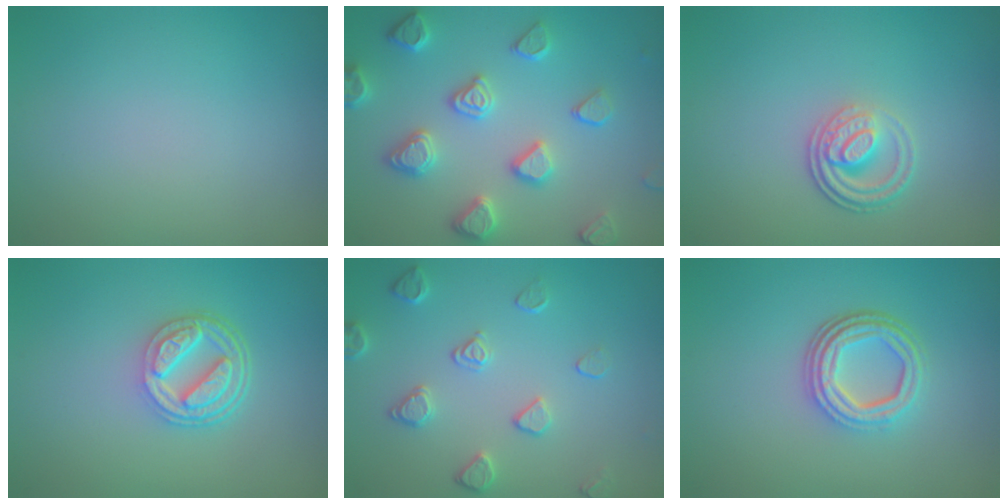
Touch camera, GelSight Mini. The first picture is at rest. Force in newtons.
{"total": 4.6, "press": 4.2, "slide": 2.0}
{"total": 3.0, "press": 2.4, "slide": 1.8}
{"total": 4.6, "press": 3.4, "slide": 3.1}
{"total": 2.4, "press": 1.9, "slide": 1.4}
{"total": 4.6, "press": 3.3, "slide": 3.1}